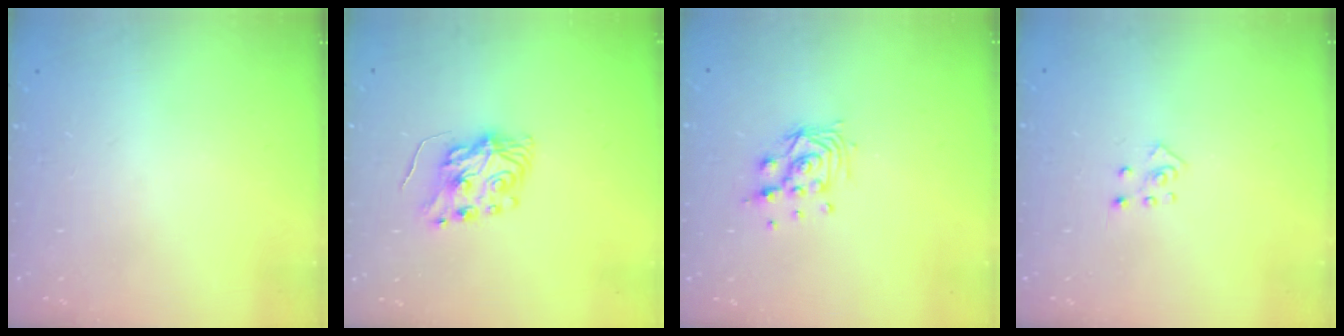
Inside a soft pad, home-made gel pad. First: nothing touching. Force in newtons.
{"total": 7.5, "press": 7.5, "slide": 0.7}
{"total": 9.6, "press": 9.6, "slide": 0.5}
{"total": 3.3, "press": 3.3, "slide": 0.3}